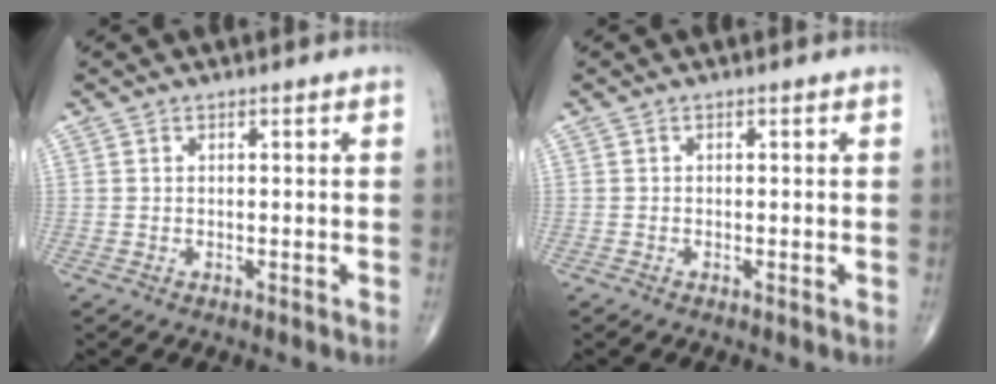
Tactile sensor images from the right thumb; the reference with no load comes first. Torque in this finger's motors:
{"motor_torque": [0.50, 0.05, -0.10, -0.13, -0.02]}